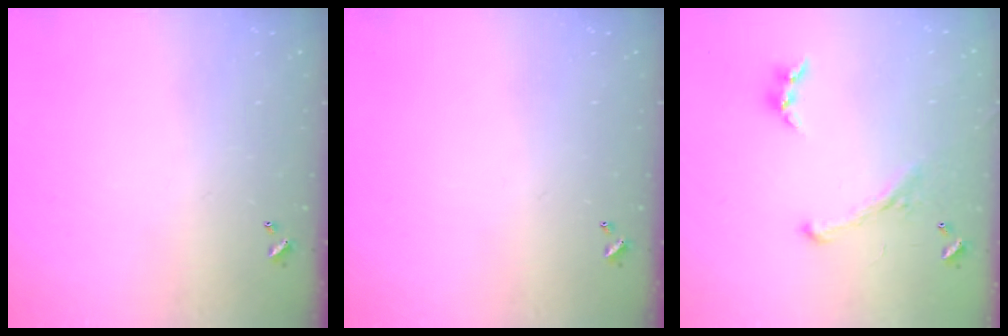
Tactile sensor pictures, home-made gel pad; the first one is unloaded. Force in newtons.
{"total": 0.0}
{"total": 1.1, "press": 0.6, "slide": 1.0}